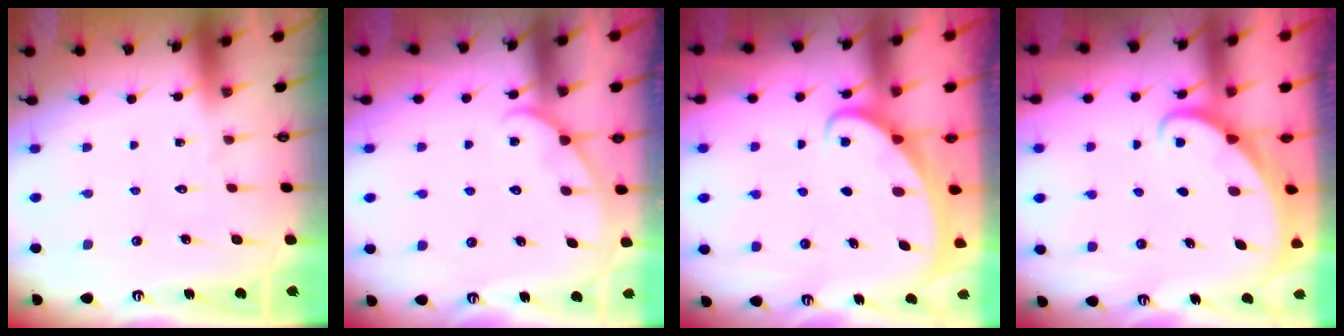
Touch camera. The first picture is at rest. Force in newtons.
{"total": 4.5, "press": 4.5, "slide": 0.4}
{"total": 2.1, "press": 2.1, "slide": 0.2}
{"total": 2.1, "press": 2.1, "slide": 0.2}